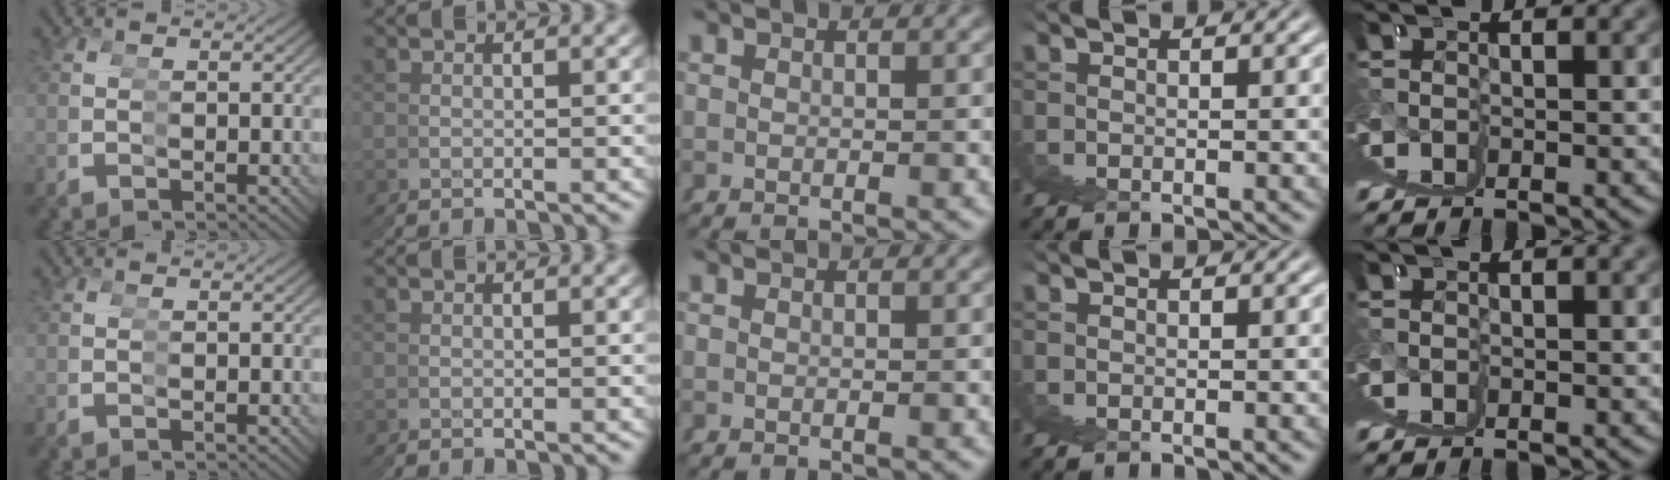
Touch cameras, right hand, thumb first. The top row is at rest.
{}